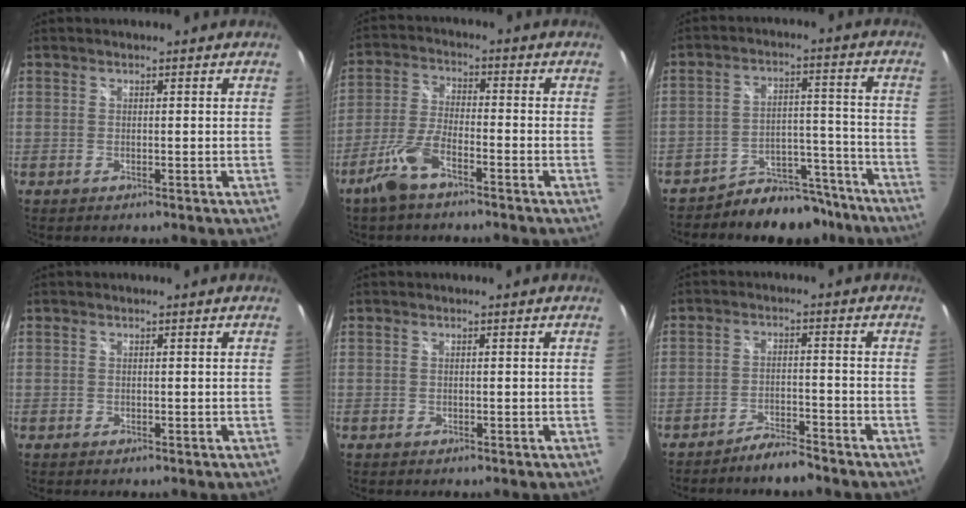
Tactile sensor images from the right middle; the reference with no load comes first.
{"total": 7.8, "force": [-5.3, 2.2, 5.3], "torque": [-0.122, -0.001, -0.105]}
{"total": 11.6, "force": [-10.4, 4.7, 2.2], "torque": [-0.027, 0.041, -0.140]}
{"total": 0.0}
{"total": 0.0}
{"total": 4.6, "force": [-4.3, 0.4, 1.6], "torque": [-0.050, 0.003, -0.071]}